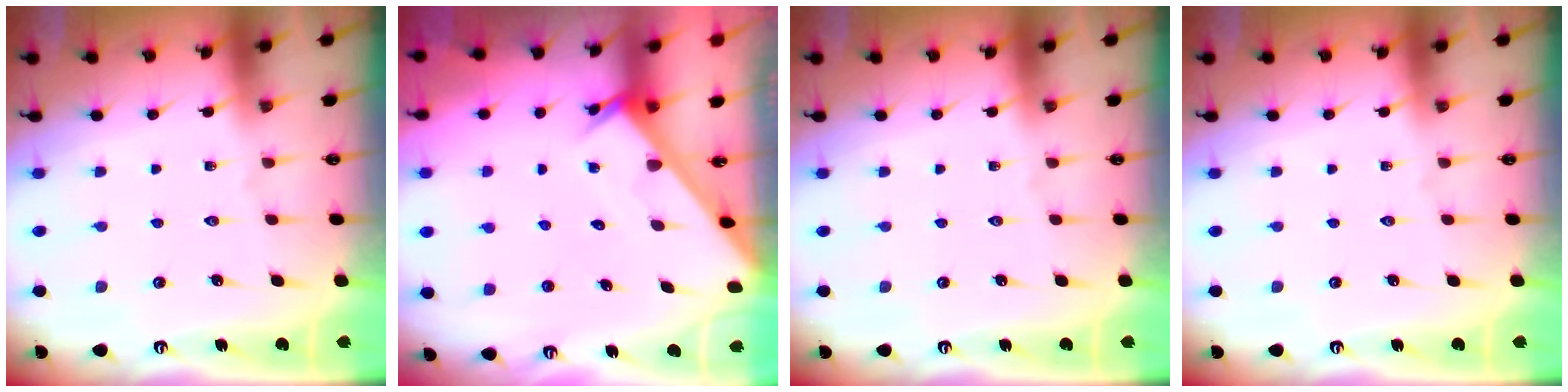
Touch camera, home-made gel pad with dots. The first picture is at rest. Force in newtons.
{"total": 4.1, "press": 4.1, "slide": 0.3}
{"total": 0.0}
{"total": 0.0}